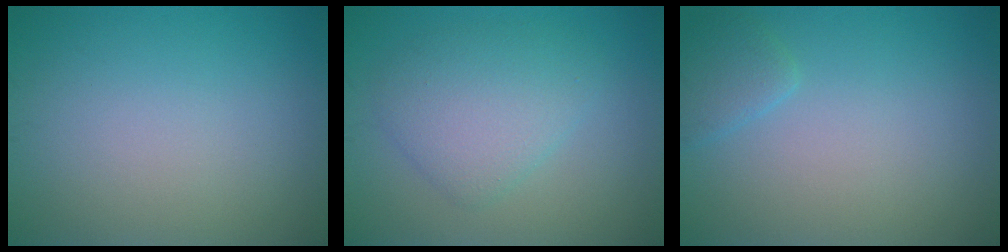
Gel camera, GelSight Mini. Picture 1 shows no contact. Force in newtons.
{"total": 4.3, "press": 4.3, "slide": 0.2}
{"total": 1.5, "press": 1.5, "slide": 0.1}